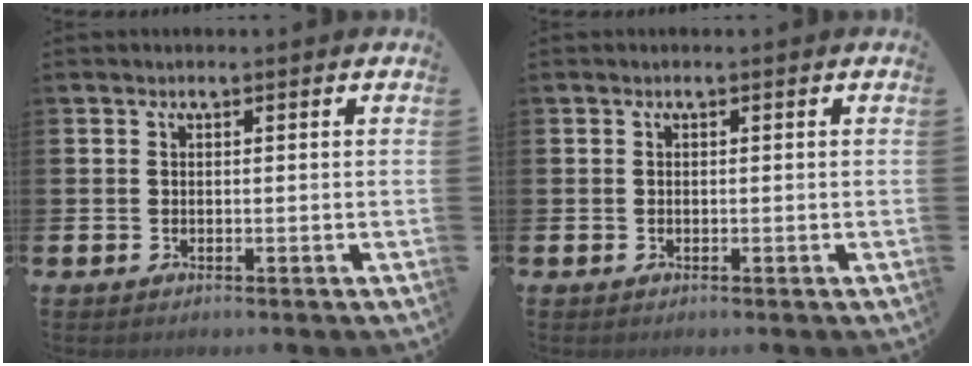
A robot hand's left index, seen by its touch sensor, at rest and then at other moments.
{"total": 0.0}